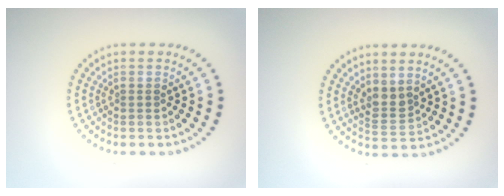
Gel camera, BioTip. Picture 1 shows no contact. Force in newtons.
{"total": 2.1, "press": 1.7, "slide": 1.3}